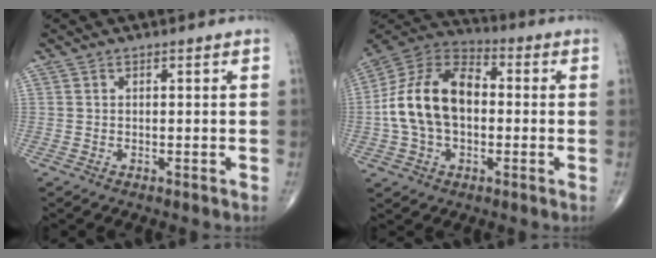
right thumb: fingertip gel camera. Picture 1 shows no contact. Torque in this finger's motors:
{"motor_torque": [1.33, 1.72, 0.54, -0.36, 0.55]}